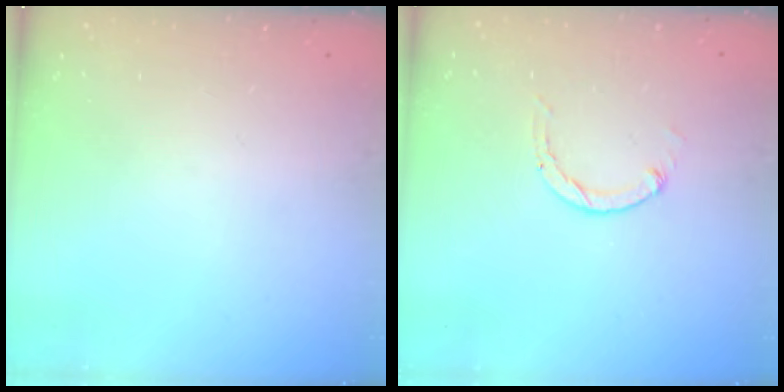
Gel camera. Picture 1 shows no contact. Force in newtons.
{"total": 0.0}